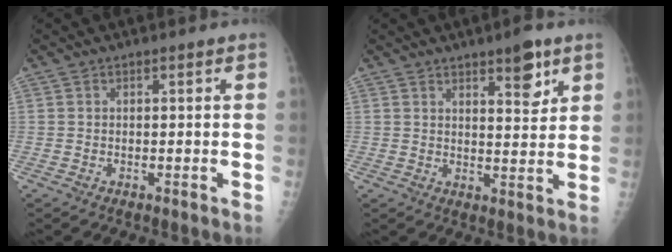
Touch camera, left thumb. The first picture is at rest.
{"total": 6.7, "force": [4.1, 2.2, 4.9], "torque": [-0.052, -0.026, 0.056]}